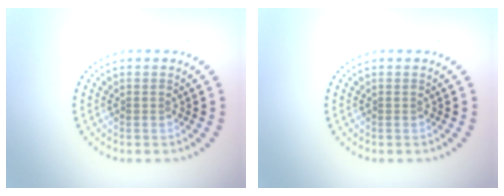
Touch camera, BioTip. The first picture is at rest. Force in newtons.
{"total": 0.0}